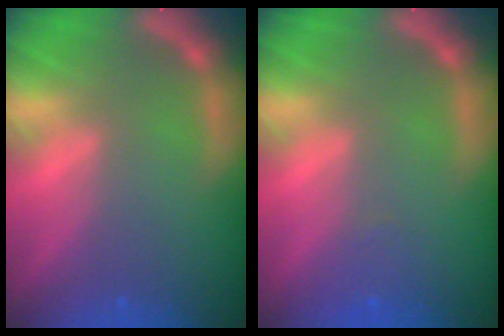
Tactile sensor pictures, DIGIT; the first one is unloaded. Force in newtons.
{"total": 1.0}